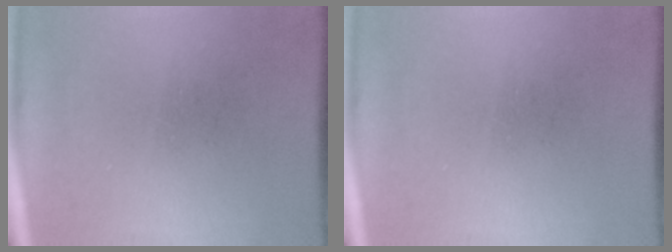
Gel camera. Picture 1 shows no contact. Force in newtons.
{"total": 0.0}